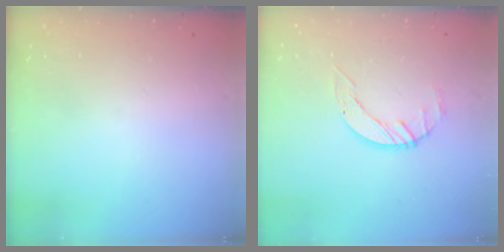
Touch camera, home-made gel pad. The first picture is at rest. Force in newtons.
{"total": 3.3, "press": 3.3, "slide": 0.4}